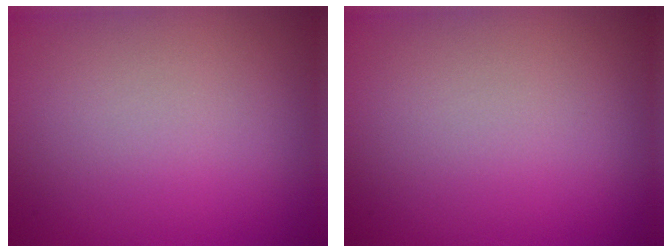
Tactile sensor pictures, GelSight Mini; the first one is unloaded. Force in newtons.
{"total": 0.0}